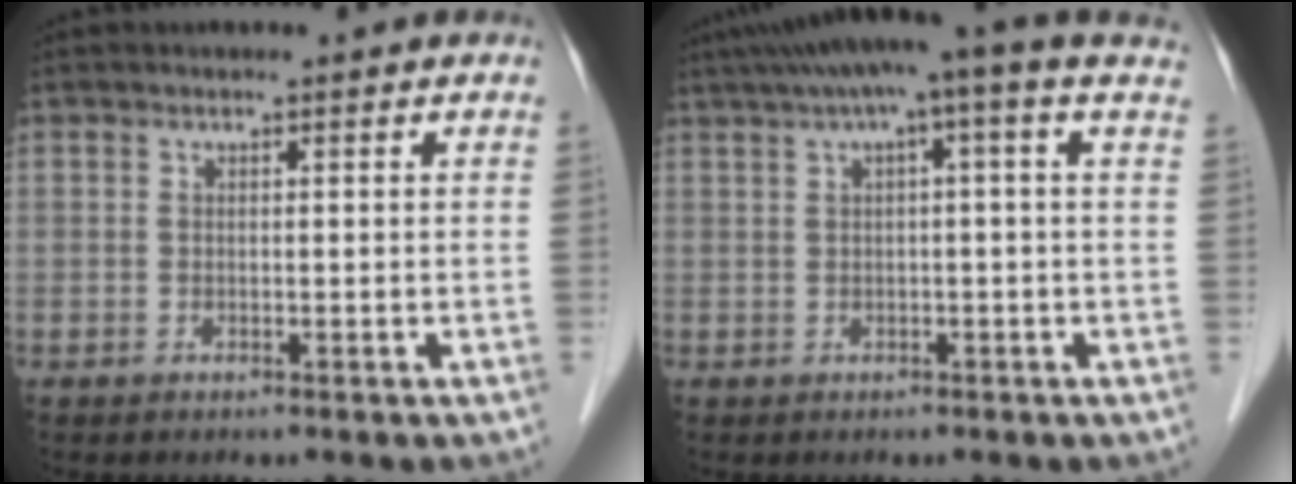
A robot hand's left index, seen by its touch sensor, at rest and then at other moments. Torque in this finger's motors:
{"motor_torque": [0.94, -0.98, 0.31, 0.15]}